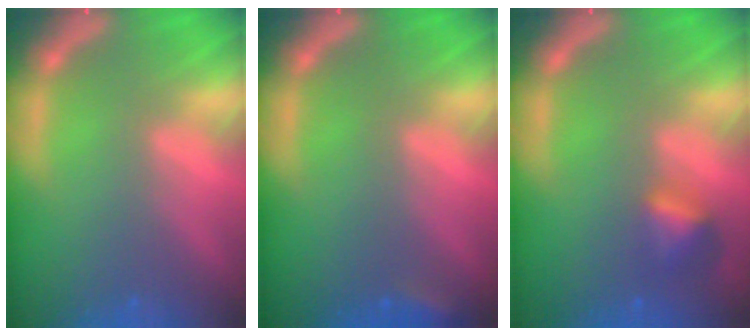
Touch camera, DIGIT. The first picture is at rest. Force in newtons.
{"total": 1.9}
{"total": 2.4}